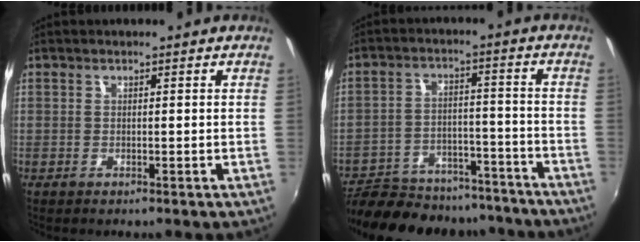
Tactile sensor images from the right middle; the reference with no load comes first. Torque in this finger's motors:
{"motor_torque": [0.90, -1.24, 0.22, 0.14]}